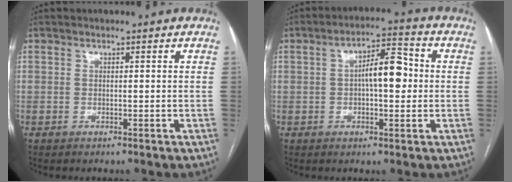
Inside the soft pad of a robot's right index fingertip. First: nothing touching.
{"total": 7.5, "force": [0.2, 2.4, 7.1], "torque": [-0.117, 0.022, 0.002]}